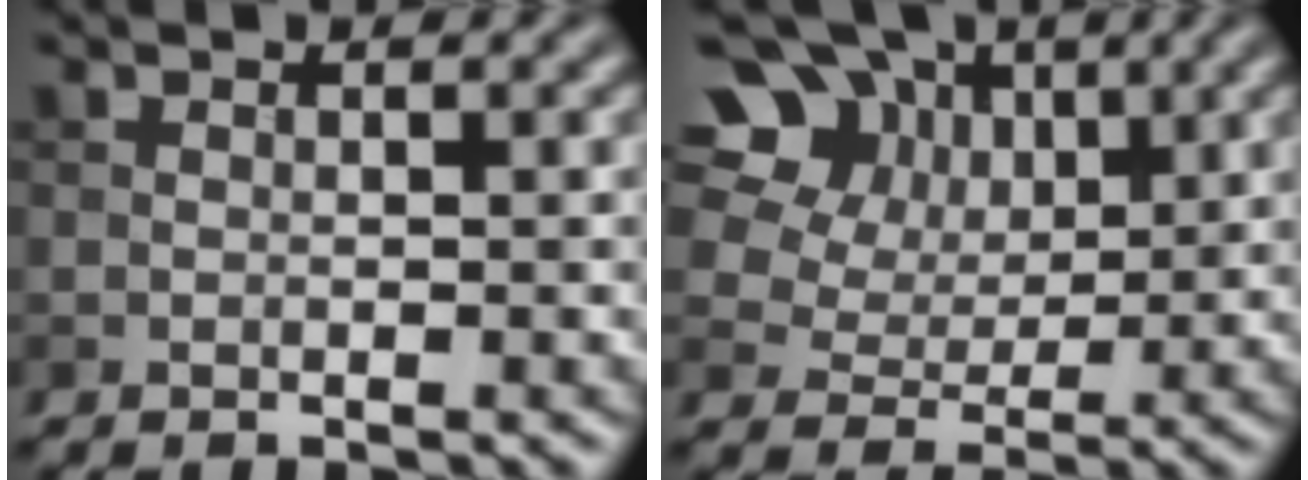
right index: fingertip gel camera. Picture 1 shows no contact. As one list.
[{"total": 17.3, "force": [8.5, 12.6, 8.1], "torque": [-0.206, 0.047, 0.165]}]